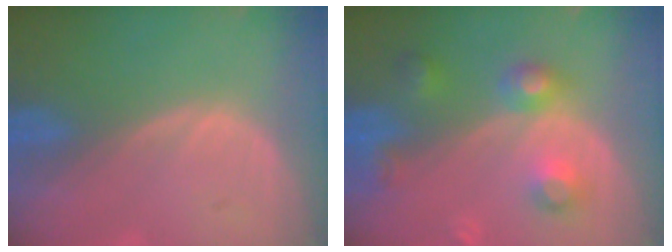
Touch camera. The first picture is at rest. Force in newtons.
{"total": 5.6, "press": 5.6, "slide": 0.3}